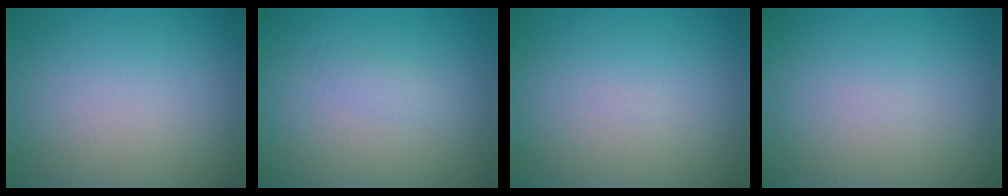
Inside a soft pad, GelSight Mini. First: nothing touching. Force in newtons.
{"total": 0.9, "press": 0.9, "slide": 0.1}
{"total": 0.0}
{"total": 0.0}